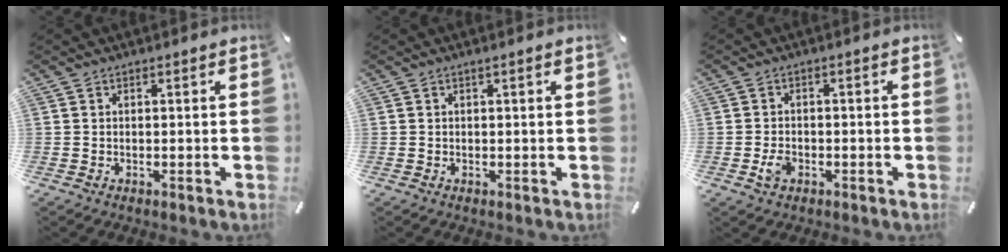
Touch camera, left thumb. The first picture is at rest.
{"total": 1.2, "force": [0.3, 0.2, 1.1], "torque": [-0.020, 0.000, 0.004]}
{"total": 3.3, "force": [-1.2, 2.4, 1.9], "torque": [-0.045, 0.001, -0.024]}